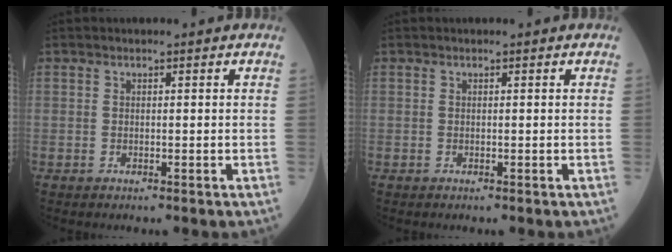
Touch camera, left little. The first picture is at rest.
{"total": 0.0}